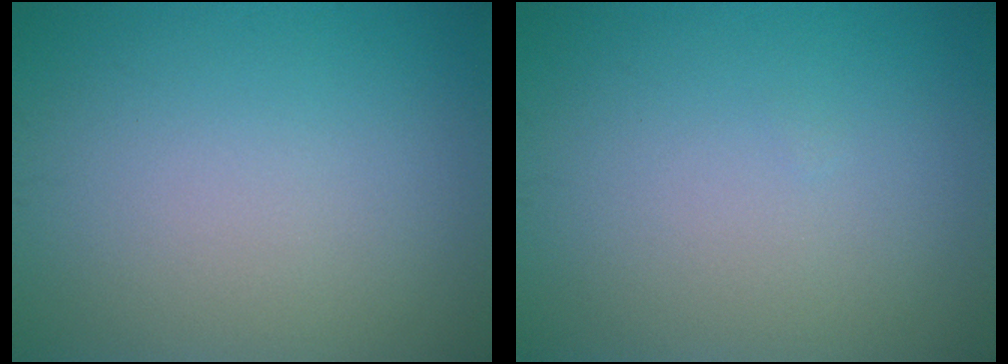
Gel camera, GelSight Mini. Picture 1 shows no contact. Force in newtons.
{"total": 0.0}